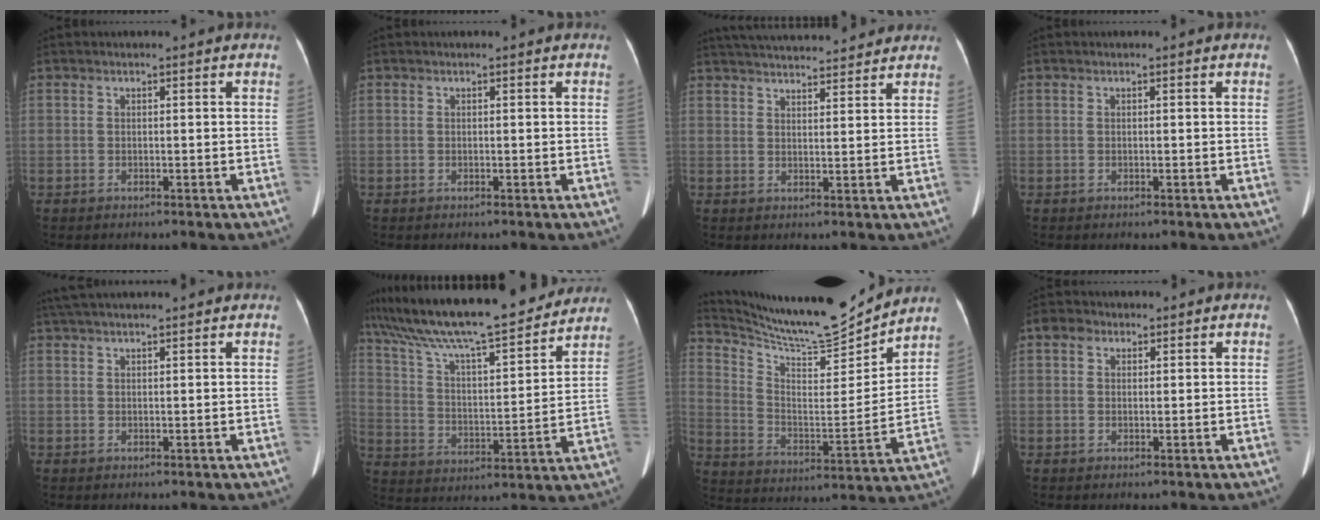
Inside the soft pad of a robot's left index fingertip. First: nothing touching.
{"total": 0.0}
{"total": 16.7, "force": [15.5, 2.3, 5.6], "torque": [-0.089, 0.032, 0.220]}
{"total": 0.0}
{"total": 11.0, "force": [9.8, 0.8, 5.1], "torque": [-0.084, 0.032, 0.142]}
{"total": 23.8, "force": [20.6, 2.8, 11.5], "torque": [-0.202, 0.002, 0.319]}
{"total": 16.8, "force": [16.2, 0.3, 4.6], "torque": [-0.101, -0.047, 0.264]}
{"total": 1.7, "force": [0.8, 1.4, 0.6], "torque": [-0.012, 0.009, 0.017]}